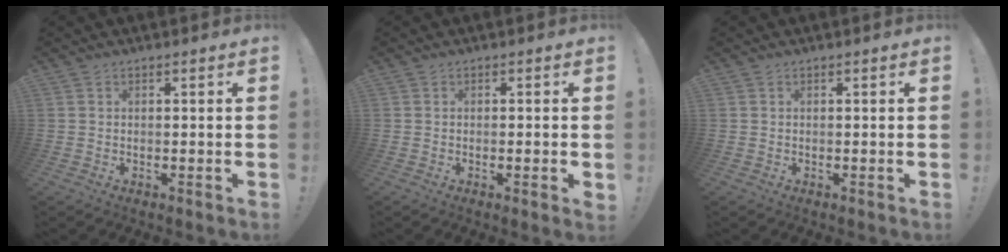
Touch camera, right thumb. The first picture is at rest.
{"total": 1.6, "force": [-0.3, 0.0, 1.6], "torque": [-0.031, 0.001, -0.004]}
{"total": 0.0}